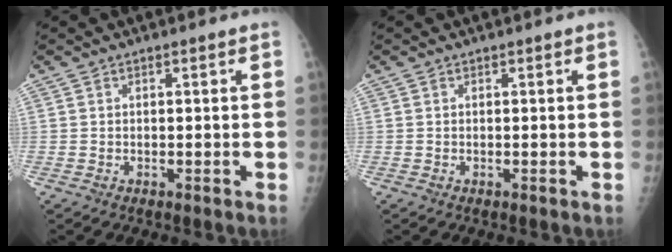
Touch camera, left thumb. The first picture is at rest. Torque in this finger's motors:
{"motor_torque": [0.00, 0.00, 0.00, 0.00, 0.00]}